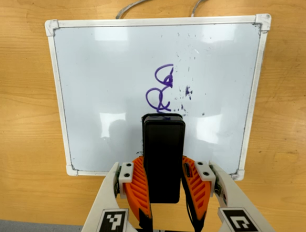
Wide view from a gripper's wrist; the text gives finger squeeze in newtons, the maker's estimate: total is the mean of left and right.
{"total": 9.7, "left": 7.6, "right": 11.8}